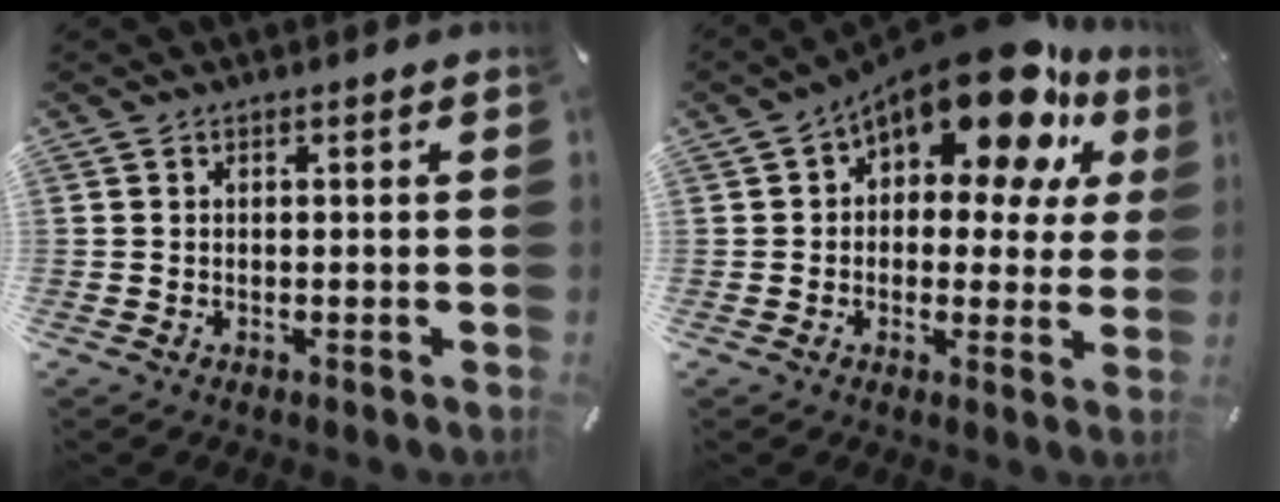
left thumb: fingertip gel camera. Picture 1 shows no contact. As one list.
[{"total": 17.6, "force": [11.8, 7.5, 10.7], "torque": [-0.161, -0.085, 0.198]}]